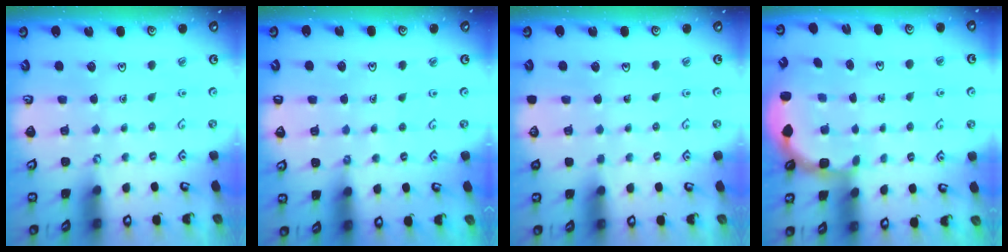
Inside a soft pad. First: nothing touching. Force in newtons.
{"total": 0.9, "press": 0.9, "slide": 0.1}
{"total": 0.0}
{"total": 2.7, "press": 2.3, "slide": 1.4}